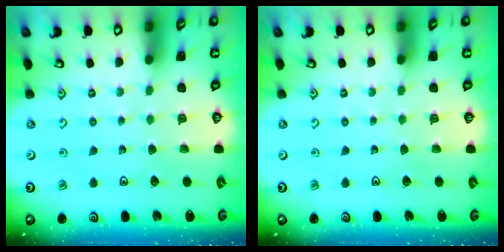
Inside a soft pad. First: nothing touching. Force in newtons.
{"total": 0.0}